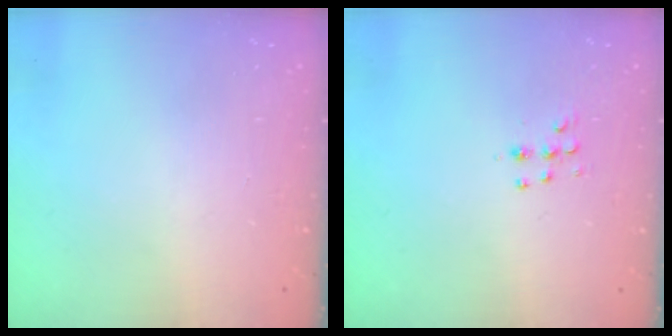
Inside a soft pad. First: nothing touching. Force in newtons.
{"total": 5.2, "press": 5.1, "slide": 1.0}